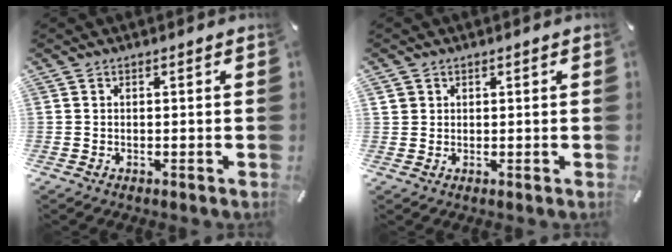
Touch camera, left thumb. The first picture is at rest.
{"total": 1.7, "force": [0.6, 1.6, 0.1], "torque": [-0.005, 0.003, 0.011]}